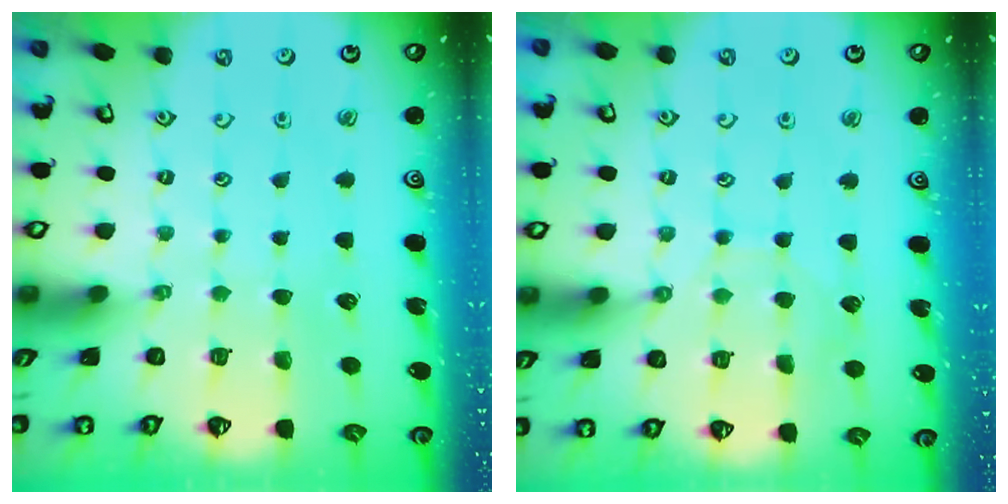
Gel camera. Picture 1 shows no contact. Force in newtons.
{"total": 3.0, "press": 2.9, "slide": 0.4}